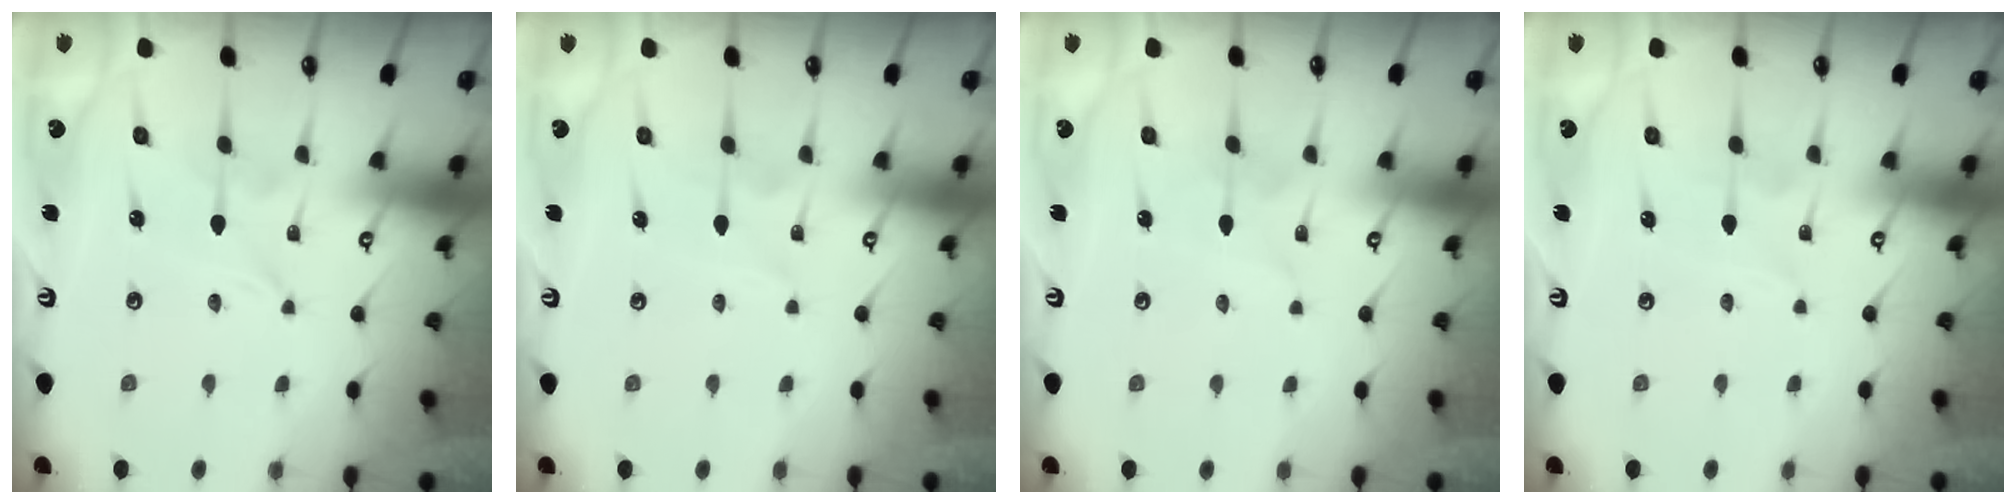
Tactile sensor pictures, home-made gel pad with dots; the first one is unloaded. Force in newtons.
{"total": 1.1, "press": 1.1, "slide": 0.1}
{"total": 2.9, "press": 2.9, "slide": 0.4}
{"total": 0.7, "press": 0.7, "slide": 0.1}